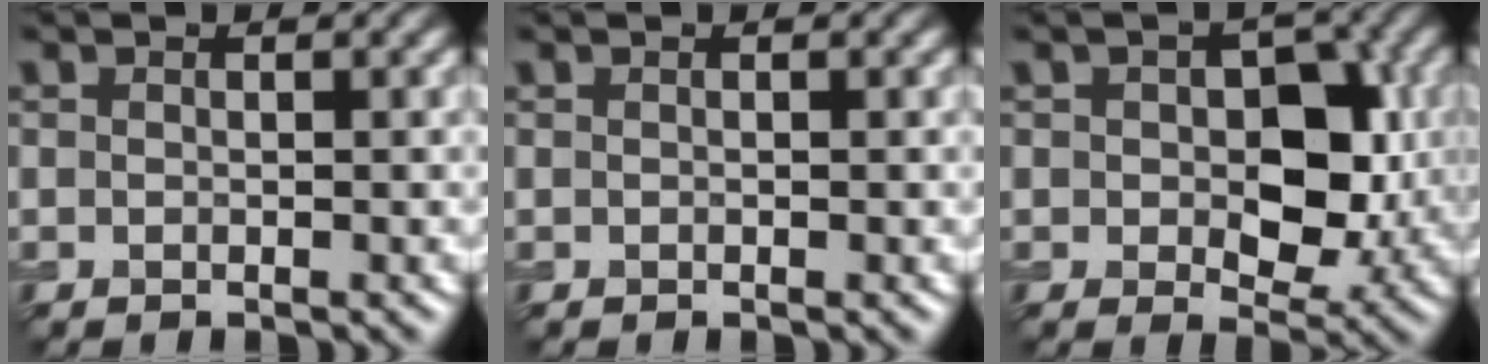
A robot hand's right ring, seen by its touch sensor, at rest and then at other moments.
{"total": 0.0}
{"total": 7.0, "force": [0.2, 4.3, 5.6], "torque": [-0.080, -0.007, 0.005]}